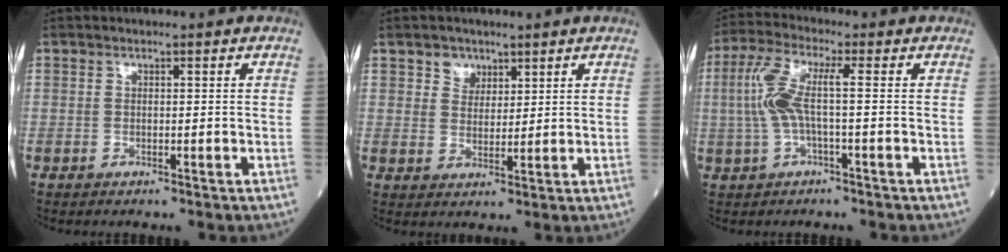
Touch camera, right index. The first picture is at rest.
{"total": 3.3, "force": [2.1, 2.4, 0.7], "torque": [-0.010, 0.001, 0.037]}
{"total": 7.0, "force": [0.0, 1.3, 6.8], "torque": [-0.164, 0.020, -0.004]}